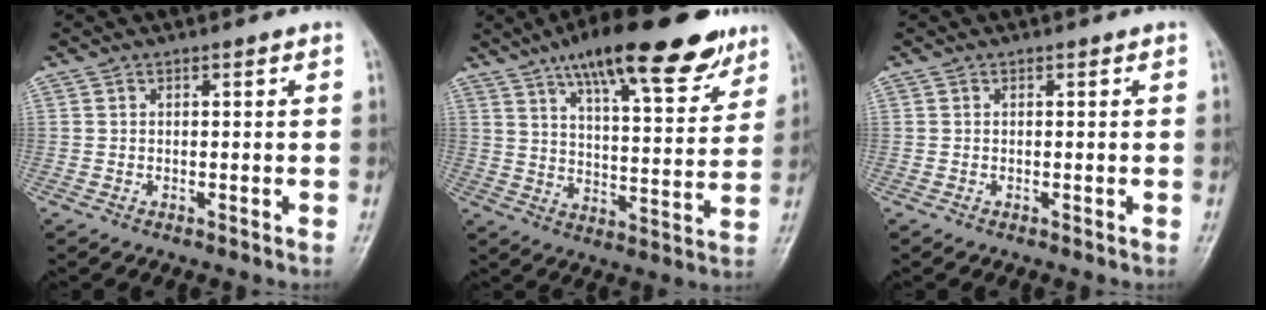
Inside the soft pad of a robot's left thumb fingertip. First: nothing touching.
{"total": 22.1, "force": [14.5, 6.6, 15.4], "torque": [-0.197, -0.041, 0.219]}
{"total": 0.0}